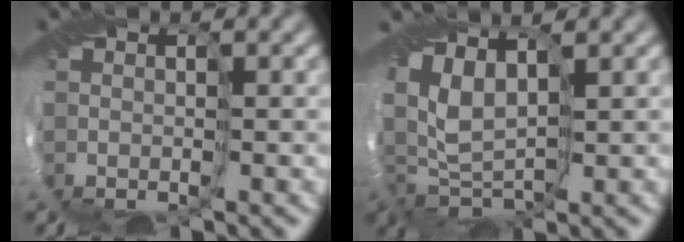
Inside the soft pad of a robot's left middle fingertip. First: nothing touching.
{"total": 5.3, "force": [0.0, 3.4, 4.1], "torque": [-0.097, 0.009, -0.004]}